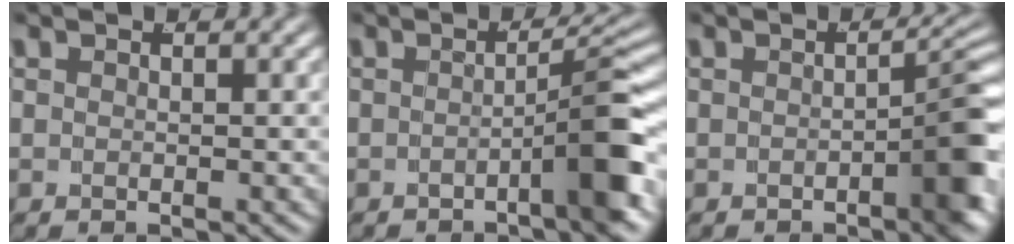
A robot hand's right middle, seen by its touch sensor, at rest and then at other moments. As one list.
[{"total": 5.0, "force": [-1.9, 0.5, 4.6], "torque": [-0.058, 0.011, -0.035]}, {"total": 4.3, "force": [-1.5, 1.0, 3.9], "torque": [-0.042, 0.001, -0.025]}]